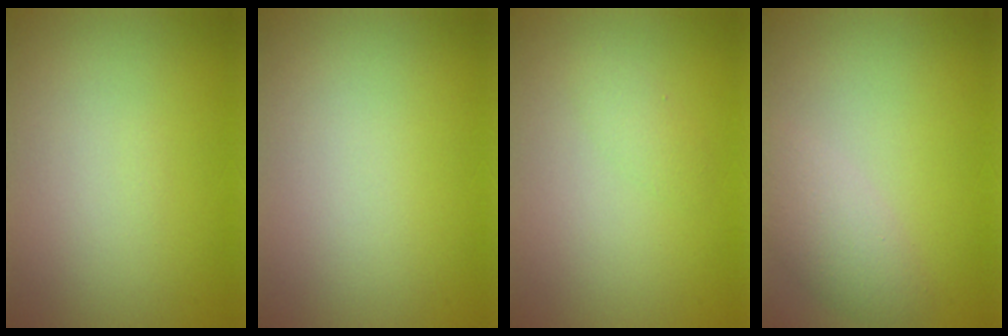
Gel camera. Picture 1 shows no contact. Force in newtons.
{"total": 0.0}
{"total": 1.1, "press": 1.1, "slide": 0.0}
{"total": 2.9, "press": 2.9, "slide": 0.2}